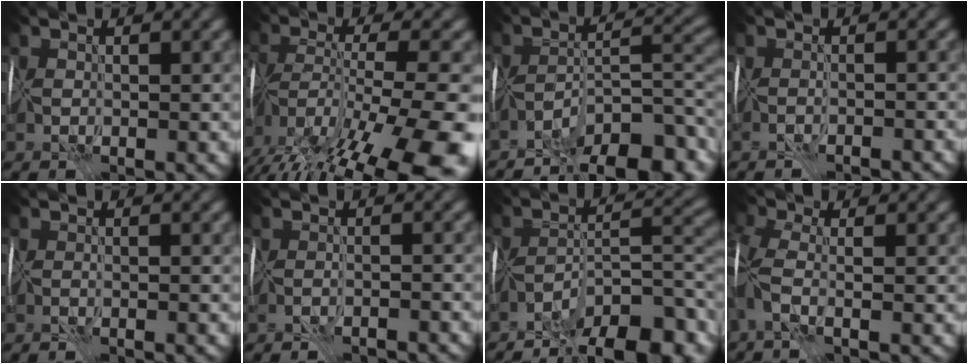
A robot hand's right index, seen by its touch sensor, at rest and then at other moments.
{"total": 16.2, "force": [-9.8, 5.3, 11.7], "torque": [-0.221, -0.022, -0.137]}
{"total": 9.3, "force": [-6.7, 2.8, 5.9], "torque": [-0.065, 0.014, -0.119]}
{"total": 1.8, "force": [-1.8, -0.3, 0.1], "torque": [0.000, 0.001, -0.028]}
{"total": 0.7, "force": [-0.5, -0.4, -0.1], "torque": [0.013, -0.004, -0.011]}
{"total": 2.3, "force": [-2.3, -0.2, 0.2], "torque": [-0.004, 0.002, -0.033]}
{"total": 10.6, "force": [-7.5, 3.2, 6.7], "torque": [-0.080, 0.014, -0.130]}
{"total": 5.0, "force": [-1.1, 2.1, 4.4], "torque": [-0.114, -0.002, -0.027]}